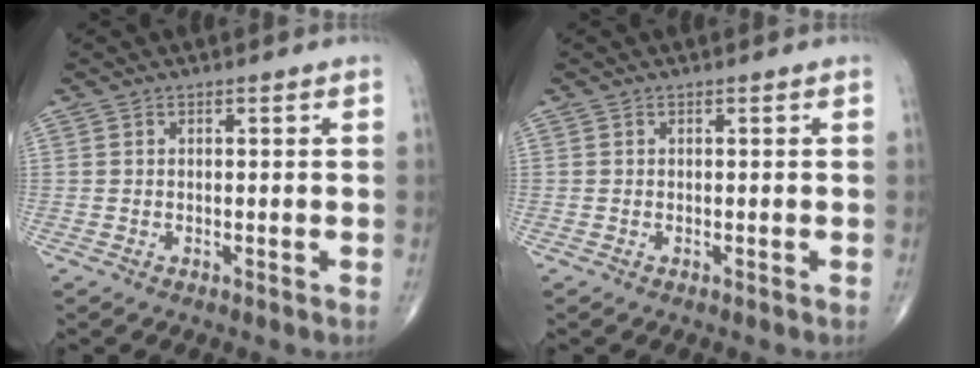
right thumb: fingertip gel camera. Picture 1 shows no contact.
{"total": 0.0}